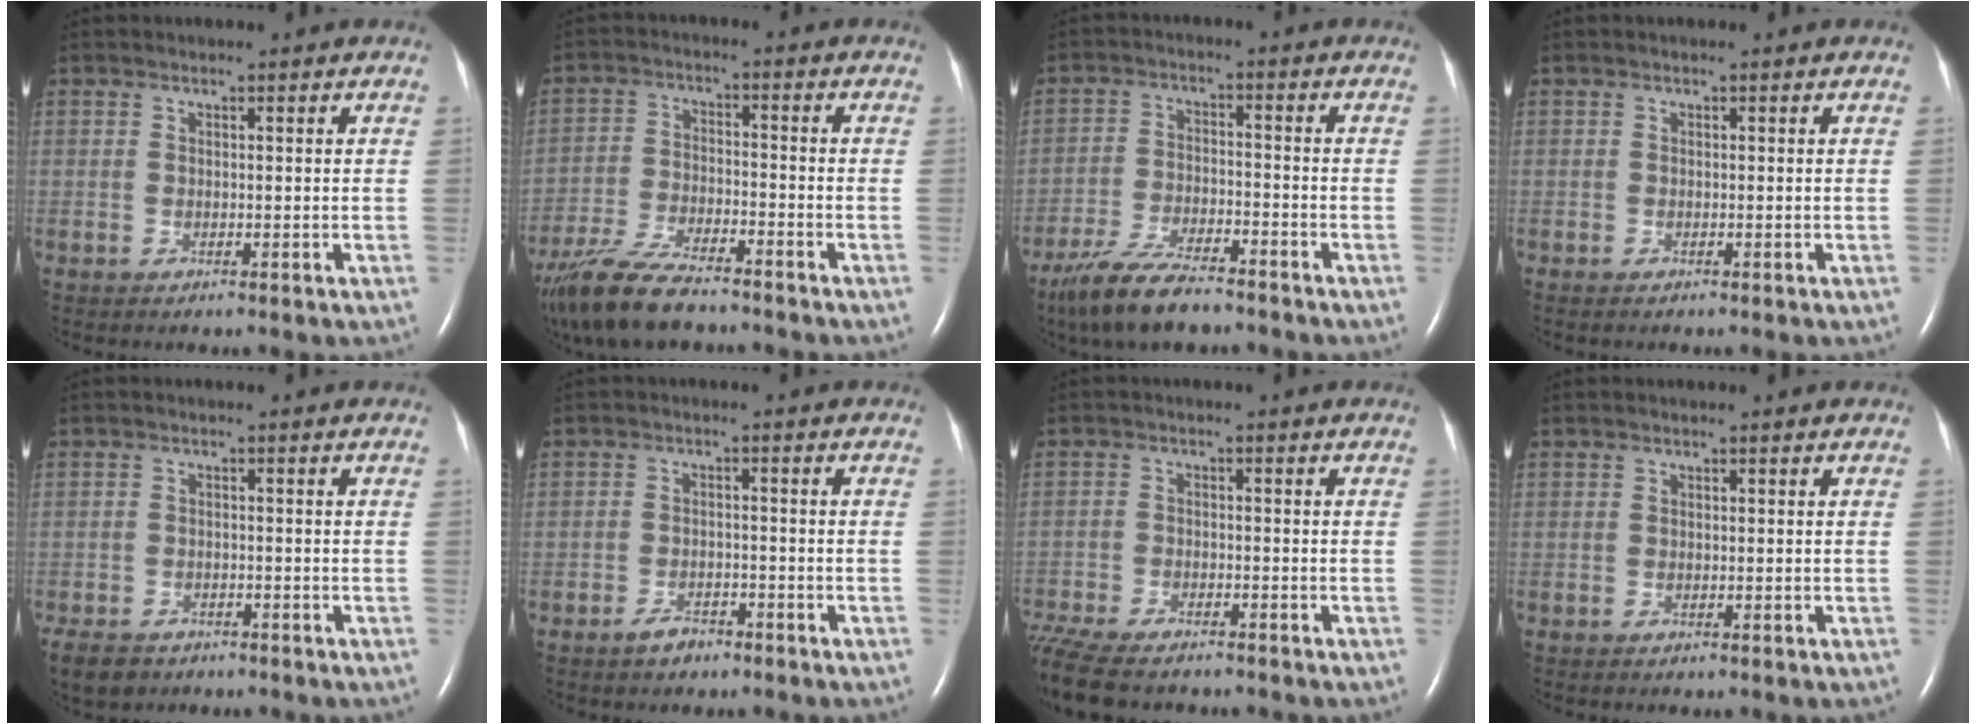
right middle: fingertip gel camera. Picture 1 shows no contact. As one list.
[{"total": 12.4, "force": [-10.1, 2.4, 6.7], "torque": [-0.135, -0.029, -0.179]}, {"total": 10.0, "force": [-8.0, 1.9, 5.8], "torque": [-0.116, -0.026, -0.143]}, {"total": 0.0}, {"total": 6.3, "force": [-4.5, 3.9, 2.1], "torque": [-0.041, -0.003, -0.067]}, {"total": 2.9, "force": [-2.2, 1.4, 1.3], "torque": [-0.028, 0.001, -0.032]}, {"total": 13.8, "force": [-11.4, 4.3, 6.5], "torque": [-0.172, -0.026, -0.175]}, {"total": 0.0}]